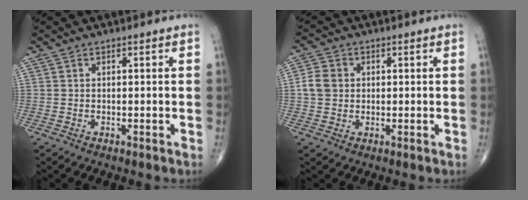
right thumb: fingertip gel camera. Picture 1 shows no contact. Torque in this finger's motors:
{"motor_torque": [-0.18, 0.22, 0.08, -0.12, 0.08]}